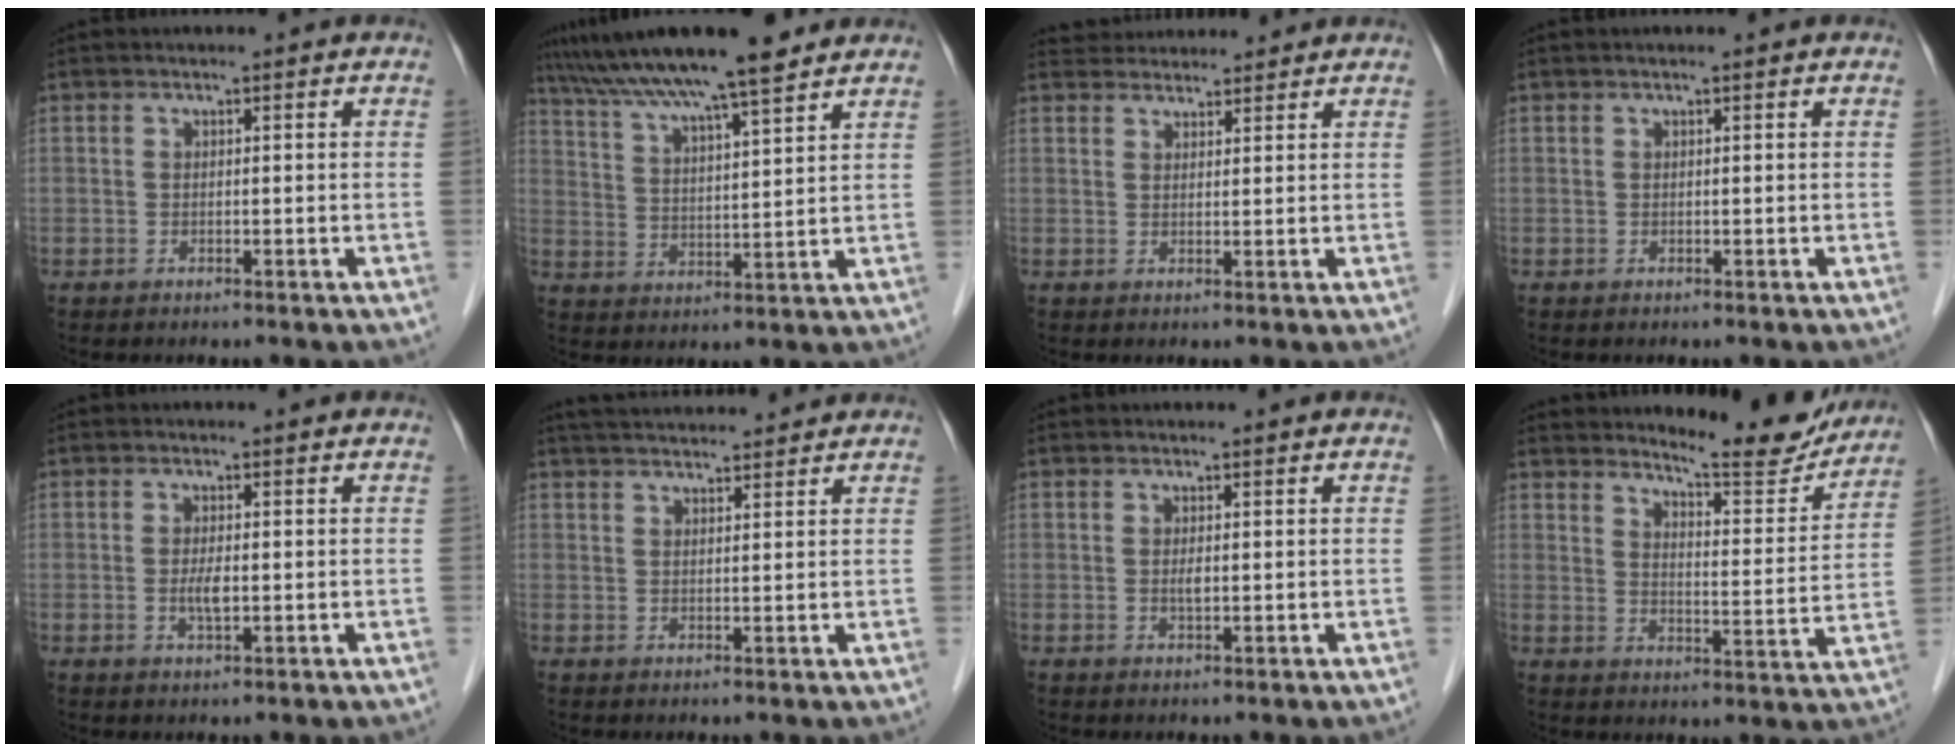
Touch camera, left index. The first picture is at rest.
{"total": 14.0, "force": [11.6, 0.5, 7.7], "torque": [-0.133, 0.021, 0.189]}
{"total": 6.2, "force": [5.9, 1.6, 0.7], "torque": [-0.007, 0.034, 0.084]}
{"total": 0.0}
{"total": 2.2, "force": [-0.3, 0.6, 2.0], "torque": [-0.043, -0.001, -0.006]}
{"total": 9.4, "force": [8.8, 1.0, 3.1], "torque": [-0.053, 0.029, 0.130]}
{"total": 0.8, "force": [0.0, 0.3, 0.7], "torque": [-0.017, -0.002, 0.001]}
{"total": 11.8, "force": [11.3, 1.4, 3.0], "torque": [-0.040, -0.030, 0.147]}